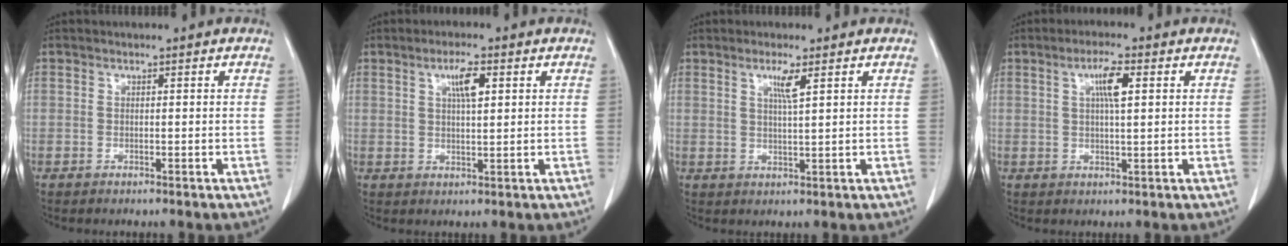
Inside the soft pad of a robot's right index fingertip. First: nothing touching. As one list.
[{"total": 4.1, "force": [1.6, 0.7, 3.8], "torque": [-0.068, 0.000, 0.029]}, {"total": 3.0, "force": [1.5, -0.3, 2.6], "torque": [-0.052, -0.005, 0.028]}, {"total": 4.5, "force": [1.5, 0.5, 4.2], "torque": [-0.077, 0.001, 0.025]}]